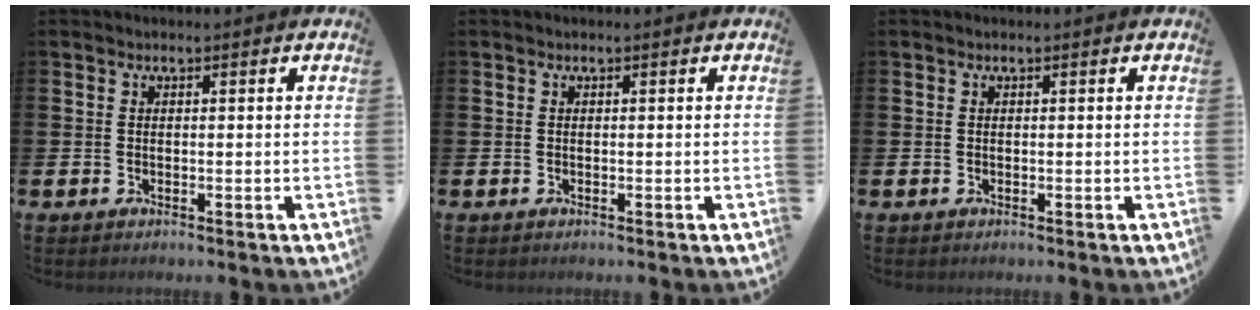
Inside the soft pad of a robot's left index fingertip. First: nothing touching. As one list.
[{"total": 0.0}, {"total": 0.0}]